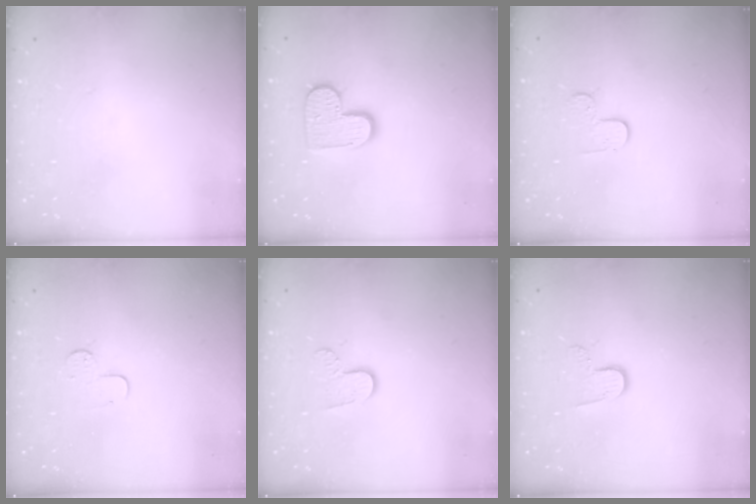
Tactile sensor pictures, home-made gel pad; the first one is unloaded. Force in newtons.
{"total": 10.1, "press": 10.1, "slide": 0.3}
{"total": 3.6, "press": 3.6, "slide": 0.4}
{"total": 4.3, "press": 4.3, "slide": 0.4}
{"total": 6.1, "press": 6.0, "slide": 0.6}
{"total": 6.5, "press": 6.4, "slide": 0.6}